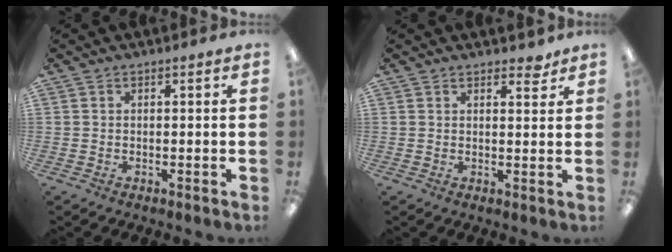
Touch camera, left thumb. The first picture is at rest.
{"total": 2.8, "force": [2.3, 1.1, 1.1], "torque": [0.000, -0.013, 0.037]}